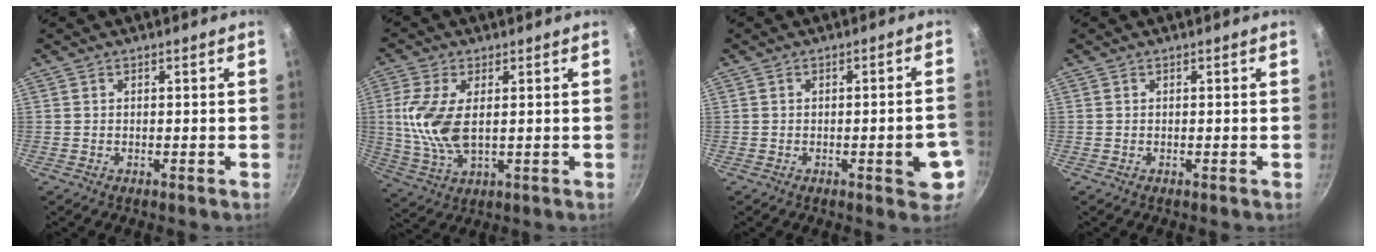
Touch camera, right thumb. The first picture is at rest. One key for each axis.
{"total": 10.7, "fx": 1.1, "fy": 5.4, "fz": 9.2, "tx": -0.189, "ty": -0.006, "tz": 0.026}
{"total": 6.4, "fx": -2.1, "fy": 2.1, "fz": 5.7, "tx": -0.057, "ty": 0.012, "tz": -0.023}
{"total": 0.0}